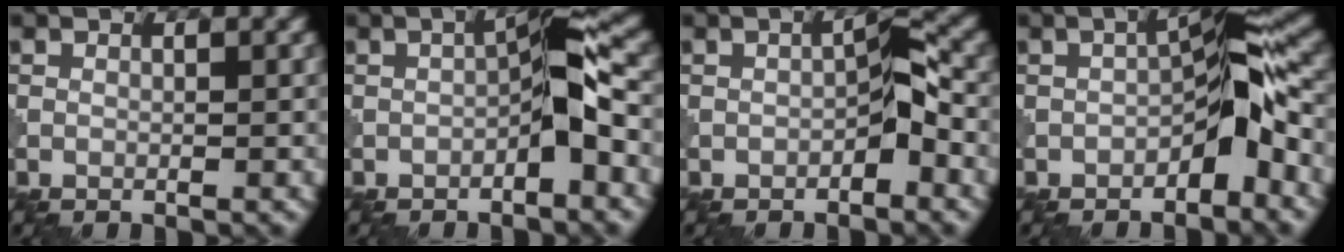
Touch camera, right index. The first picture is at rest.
{"total": 4.1, "force": [-1.3, 0.9, 3.7], "torque": [-0.061, 0.017, -0.027]}
{"total": 2.6, "force": [-1.1, 0.9, 2.2], "torque": [-0.033, 0.010, -0.021]}
{"total": 5.1, "force": [-2.1, 1.8, 4.3], "torque": [-0.059, 0.021, -0.041]}